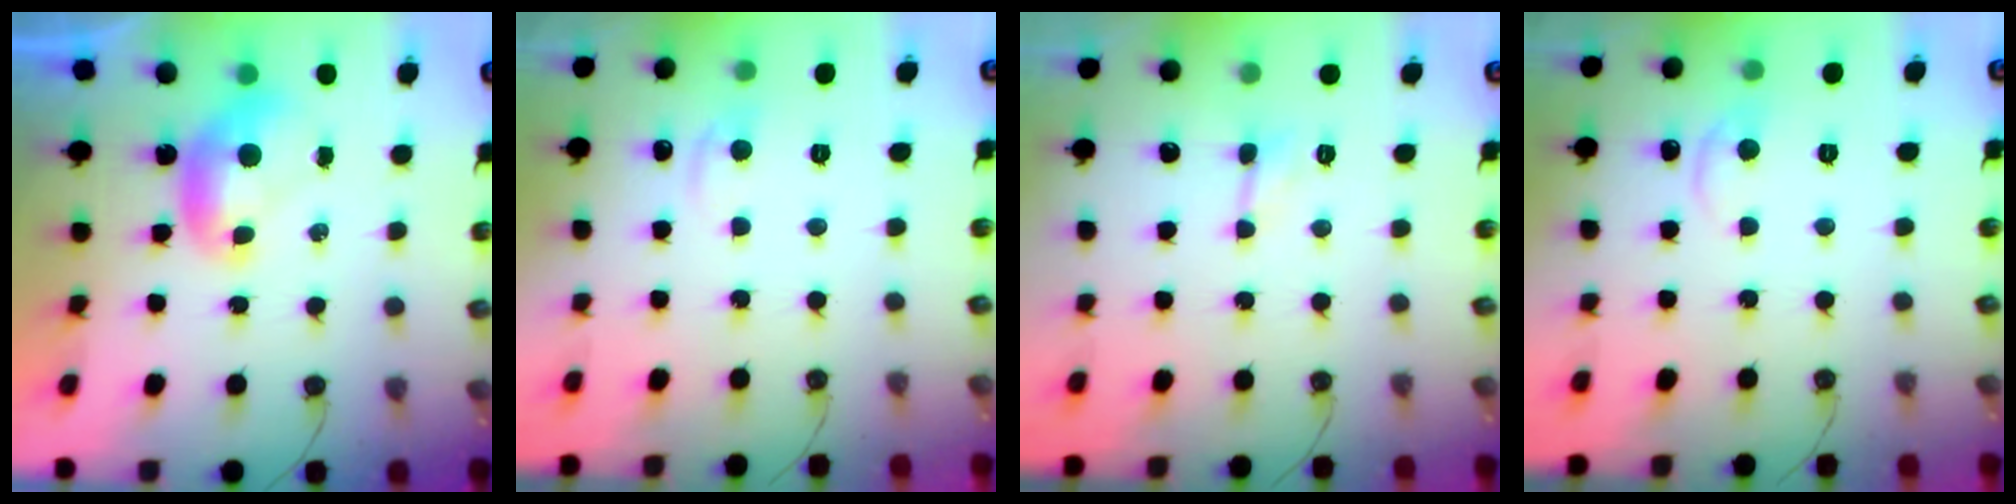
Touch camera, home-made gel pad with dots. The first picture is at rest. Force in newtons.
{"total": 1.6, "press": 1.4, "slide": 0.7}
{"total": 1.7, "press": 1.6, "slide": 0.5}
{"total": 0.0}